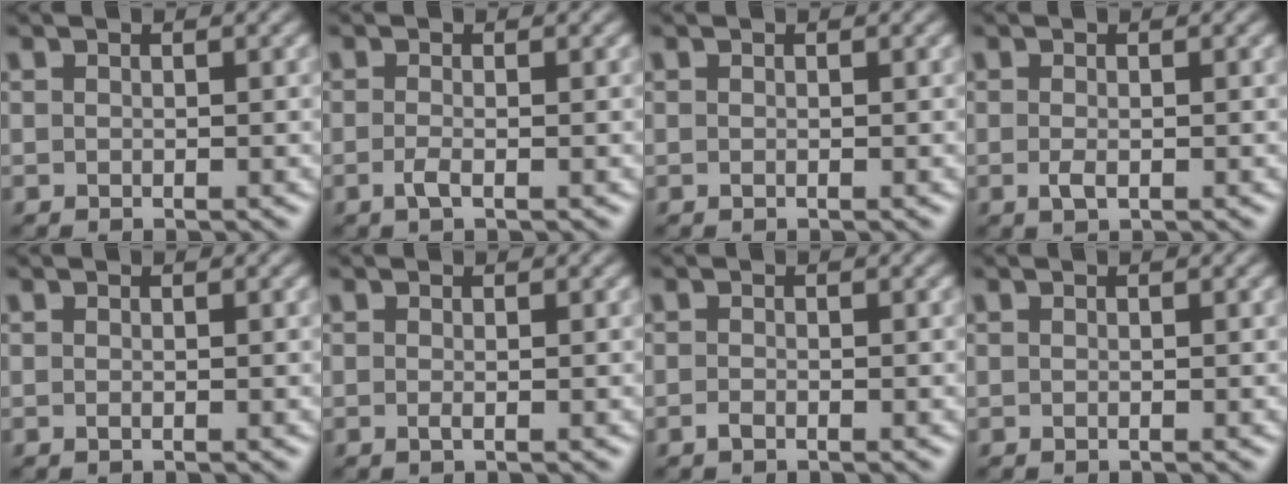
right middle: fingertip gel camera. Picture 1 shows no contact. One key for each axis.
{"total": 1.3, "fx": -0.6, "fy": 0.3, "fz": 1.2, "tx": -0.029, "ty": -0.002, "tz": -0.014}
{"total": 0.0}
{"total": 1.2, "fx": -0.3, "fy": 0.4, "fz": 1.0, "tx": -0.026, "ty": -0.001, "tz": -0.006}
{"total": 0.0}
{"total": 0.6, "fx": -0.1, "fy": 0.0, "fz": 0.5, "tx": -0.015, "ty": 0.000, "tz": -0.002}
{"total": 0.7, "fx": -0.4, "fy": 0.2, "fz": 0.5, "tx": -0.013, "ty": 0.000, "tz": -0.008}
{"total": 0.0}